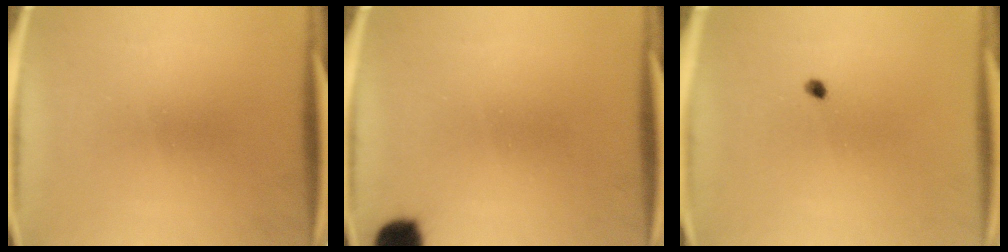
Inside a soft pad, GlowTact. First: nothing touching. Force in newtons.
{"total": 5.8}
{"total": 0.9}